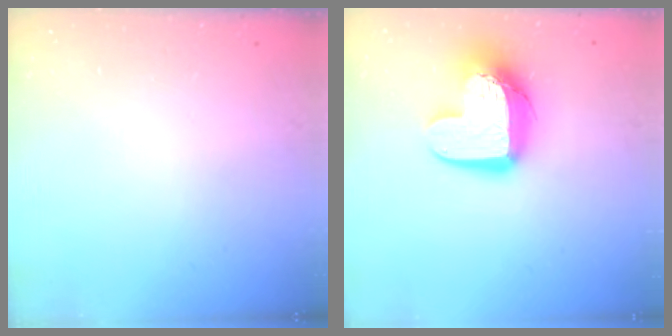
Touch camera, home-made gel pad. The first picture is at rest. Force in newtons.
{"total": 13.3, "press": 13.3, "slide": 1.4}